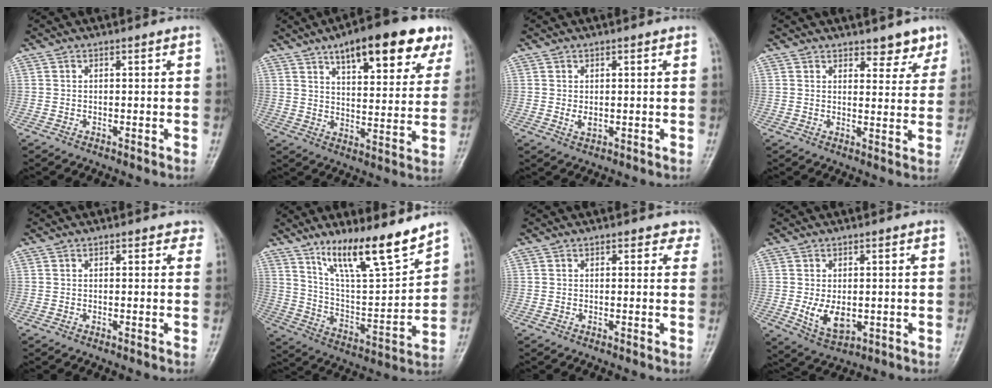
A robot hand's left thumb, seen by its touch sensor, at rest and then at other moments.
{"total": 19.6, "force": [11.6, 7.0, 14.2], "torque": [-0.161, -0.032, 0.164]}
{"total": 1.8, "force": [0.2, 1.1, 1.4], "torque": [-0.022, -0.006, 0.007]}
{"total": 5.0, "force": [3.9, 2.5, 2.0], "torque": [0.010, -0.025, 0.052]}
{"total": 1.8, "force": [1.1, 1.1, 0.9], "torque": [0.010, -0.001, 0.006]}
{"total": 15.7, "force": [11.7, 2.8, 10.1], "torque": [-0.150, -0.075, 0.214]}
{"total": 2.6, "force": [1.9, 1.5, 0.8], "torque": [0.020, -0.005, 0.010]}
{"total": 6.5, "force": [-0.6, 4.0, 5.0], "torque": [-0.077, -0.015, 0.001]}